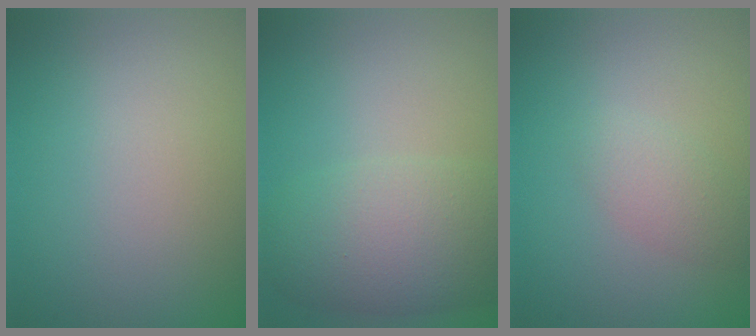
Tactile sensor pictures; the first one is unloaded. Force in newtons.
{"total": 6.3, "press": 6.3, "slide": 0.1}
{"total": 1.8, "press": 1.8, "slide": 0.1}